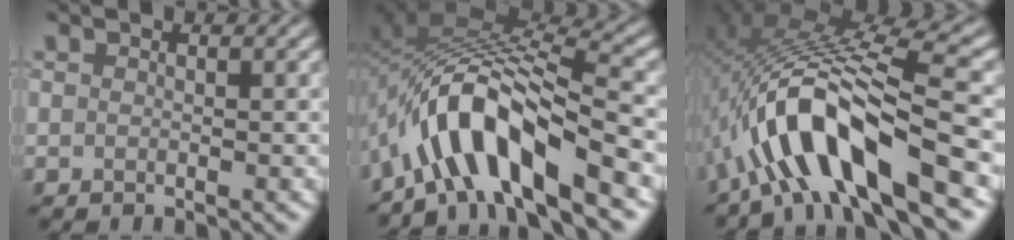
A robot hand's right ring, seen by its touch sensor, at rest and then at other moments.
{"total": 9.3, "force": [-5.5, 2.6, 7.0], "torque": [-0.110, 0.021, -0.104]}
{"total": 10.4, "force": [-4.0, 2.5, 9.2], "torque": [-0.172, 0.026, -0.074]}